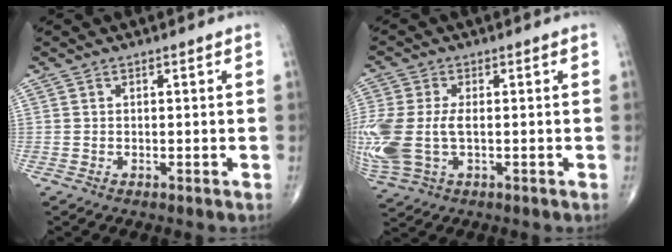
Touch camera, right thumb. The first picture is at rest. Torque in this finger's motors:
{"motor_torque": [1.63, 1.65, 1.34, -0.18, 0.22]}